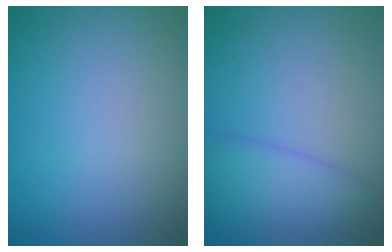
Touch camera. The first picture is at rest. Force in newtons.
{"total": 3.3, "press": 3.3, "slide": 0.2}